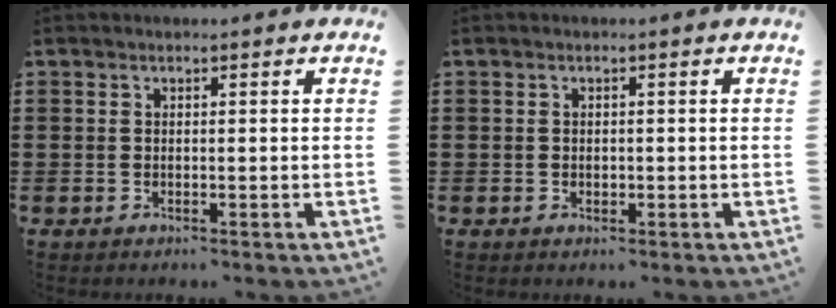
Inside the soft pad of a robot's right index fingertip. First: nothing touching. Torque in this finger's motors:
{"motor_torque": [0.49, 1.62, -0.01, 0.00]}